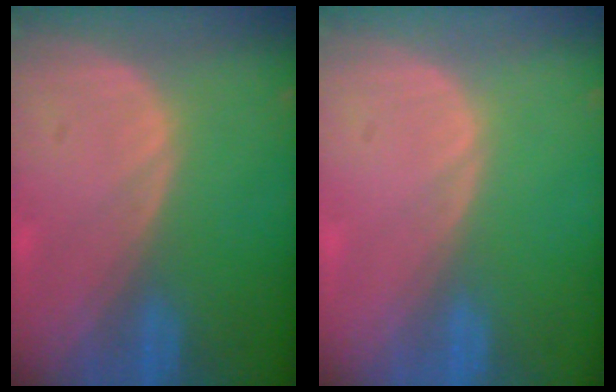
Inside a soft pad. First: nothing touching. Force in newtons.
{"total": 0.0}